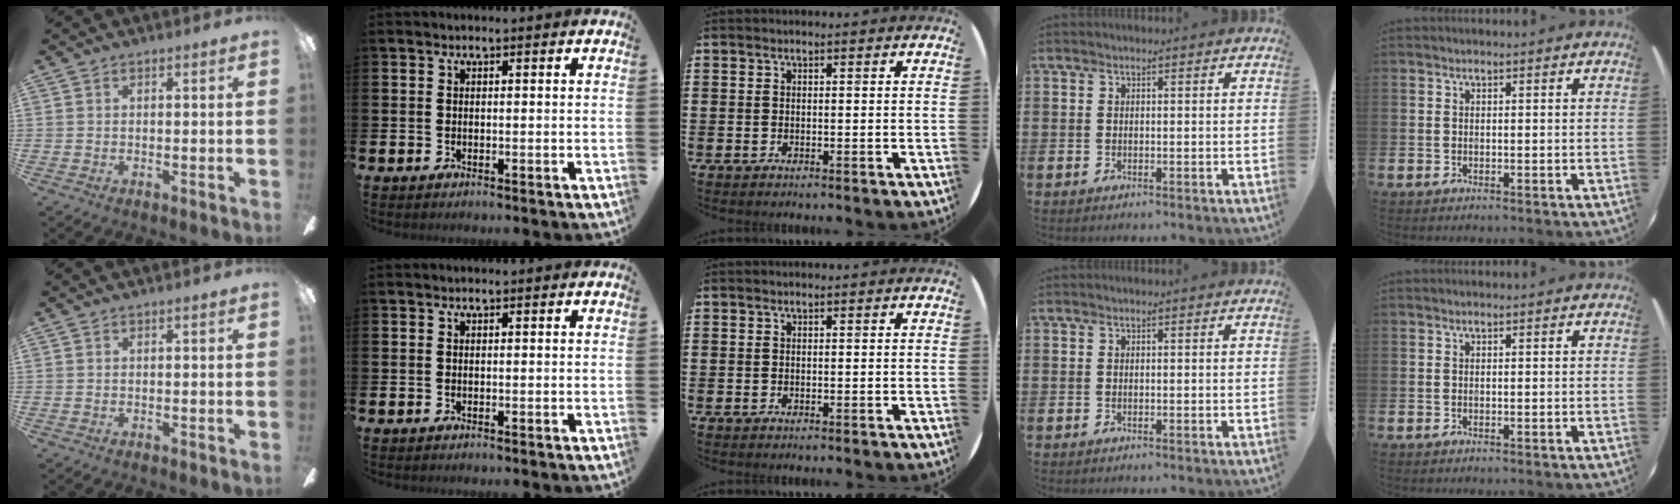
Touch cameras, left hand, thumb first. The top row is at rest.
{}